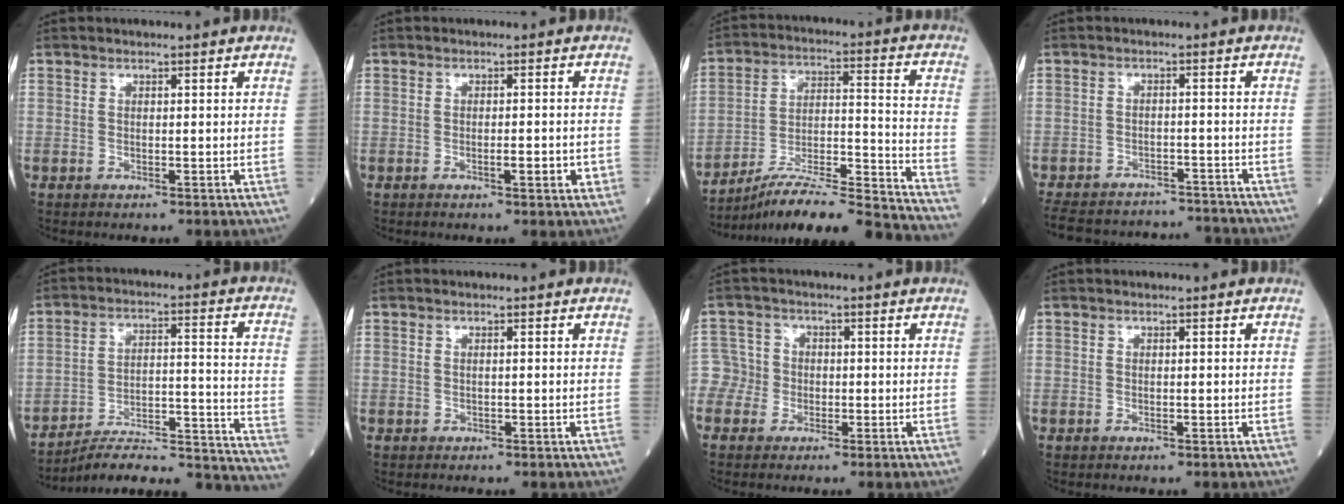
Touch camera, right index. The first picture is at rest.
{"total": 2.8, "force": [-0.8, 0.6, 2.6], "torque": [-0.040, -0.001, -0.011]}
{"total": 22.5, "force": [-20.9, -1.1, 8.4], "torque": [-0.104, 0.000, -0.321]}
{"total": 16.1, "force": [-15.1, 4.2, 3.6], "torque": [-0.086, 0.012, -0.201]}
{"total": 22.7, "force": [-21.7, 0.4, 6.9], "torque": [-0.030, 0.025, -0.303]}
{"total": 0.0}
{"total": 3.9, "force": [-1.1, 3.7, 0.3], "torque": [0.005, 0.015, -0.028]}
{"total": 0.0}